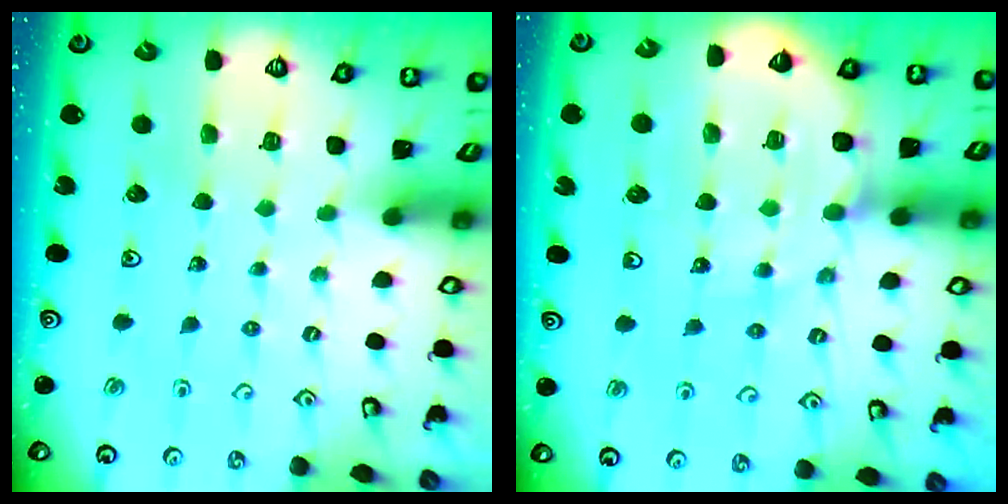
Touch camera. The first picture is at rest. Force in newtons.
{"total": 12.7, "press": 12.3, "slide": 3.3}